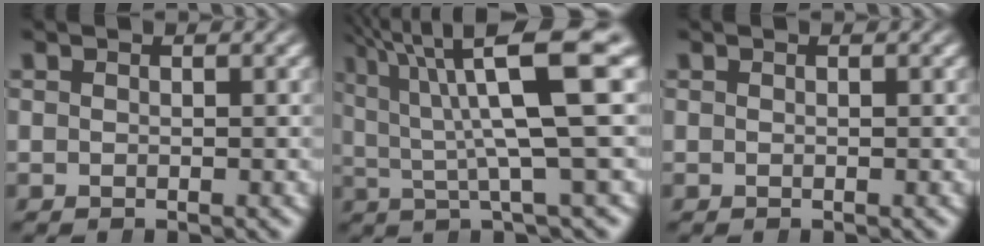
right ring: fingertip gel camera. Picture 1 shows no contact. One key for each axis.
{"total": 9.4, "fx": 3.4, "fy": 2.3, "fz": 8.5, "tx": -0.107, "ty": 0.018, "tz": 0.055}
{"total": 0.0}